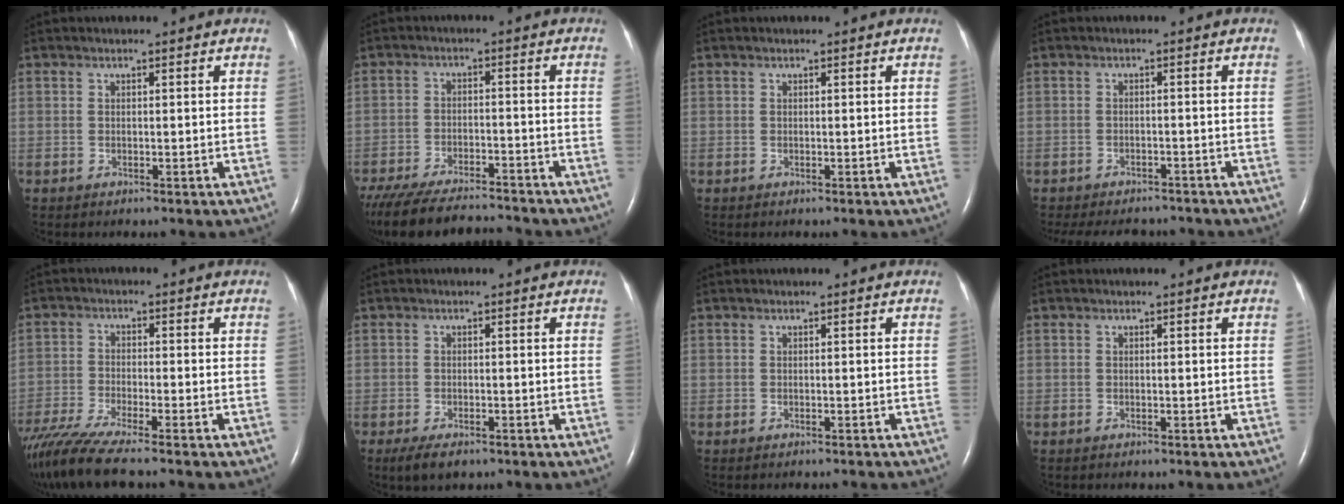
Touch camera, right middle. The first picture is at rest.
{"total": 17.4, "force": [-15.3, 3.5, 7.4], "torque": [-0.180, -0.033, -0.233]}
{"total": 0.0}
{"total": 11.4, "force": [-10.2, 4.0, 3.4], "torque": [-0.068, 0.003, -0.126]}
{"total": 10.1, "force": [-8.5, -0.5, 5.4], "torque": [-0.100, -0.031, -0.149]}
{"total": 3.6, "force": [-2.4, 1.3, 2.3], "torque": [-0.047, -0.007, -0.037]}
{"total": 1.7, "force": [-1.6, 0.3, 0.5], "torque": [-0.011, -0.004, -0.019]}
{"total": 0.0}